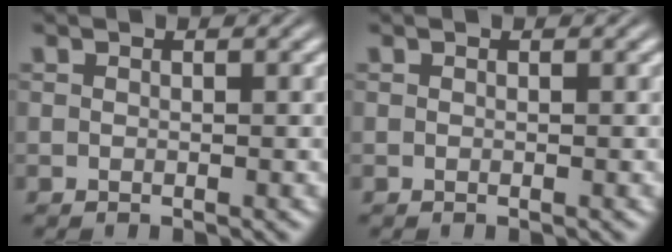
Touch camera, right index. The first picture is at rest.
{"total": 0.0}